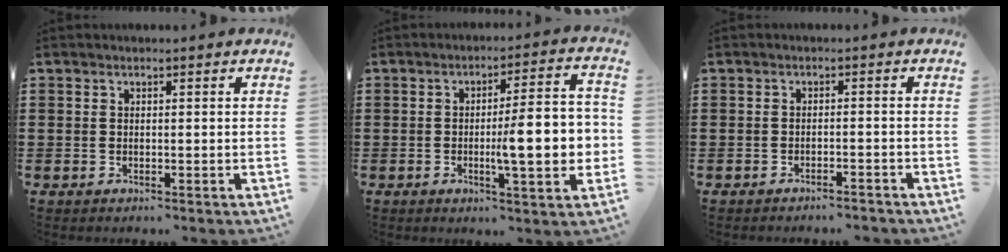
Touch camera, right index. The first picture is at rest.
{"total": 10.9, "force": [-1.2, 2.2, 10.6], "torque": [-0.155, -0.007, -0.025]}
{"total": 1.7, "force": [-1.7, -0.1, 0.4], "torque": [-0.009, 0.002, -0.034]}